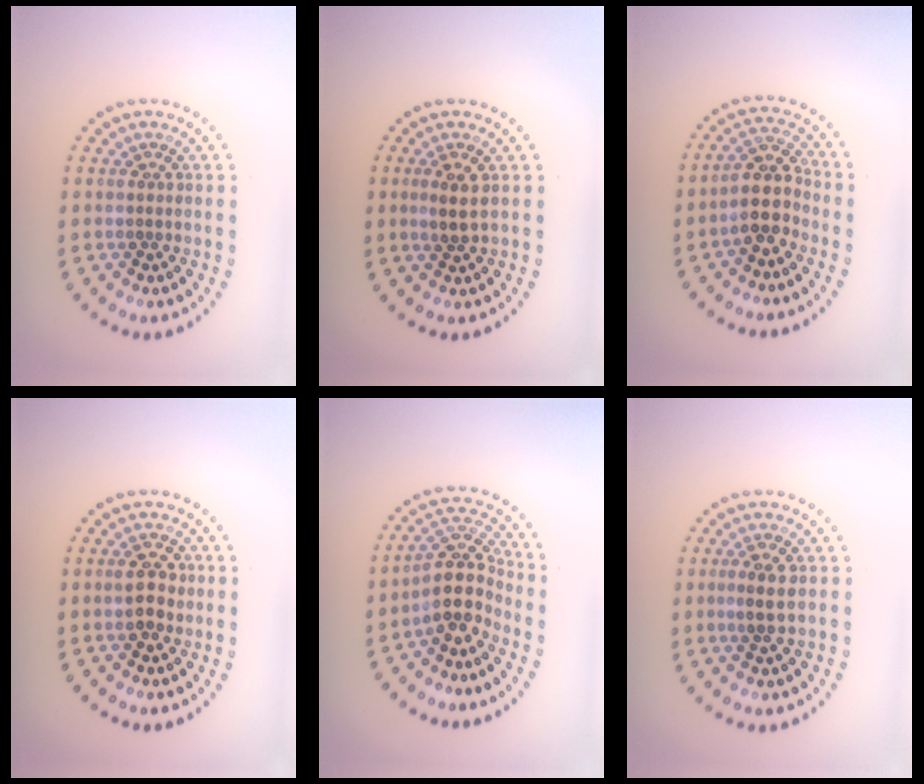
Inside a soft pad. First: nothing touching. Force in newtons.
{"total": 1.8, "press": 1.6, "slide": 0.8}
{"total": 3.3, "press": 2.9, "slide": 1.6}
{"total": 2.4, "press": 2.4, "slide": 0.0}
{"total": 4.3, "press": 3.4, "slide": 2.6}
{"total": 1.9, "press": 1.8, "slide": 0.6}